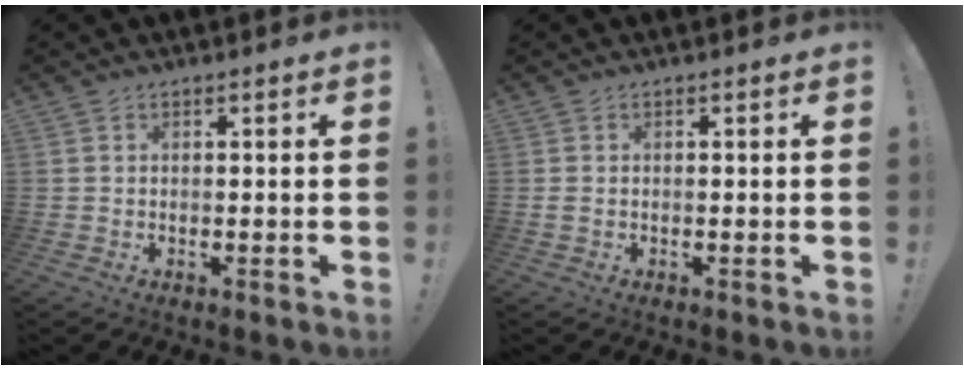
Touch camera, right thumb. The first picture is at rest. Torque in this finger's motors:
{"motor_torque": [-0.02, 0.22, 0.29, -0.17, 0.00]}